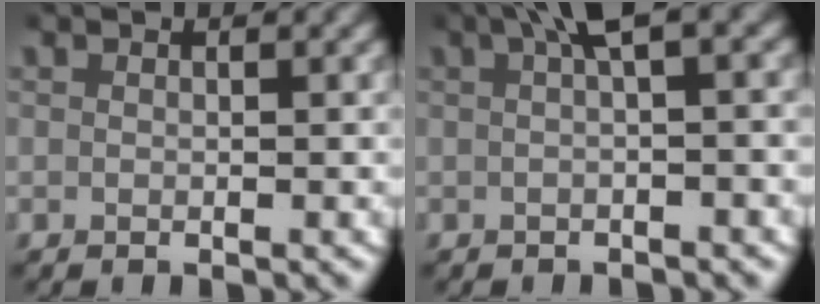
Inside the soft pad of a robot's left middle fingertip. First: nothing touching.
{"total": 3.1, "force": [1.0, 0.4, 2.9], "torque": [-0.048, 0.015, 0.013]}